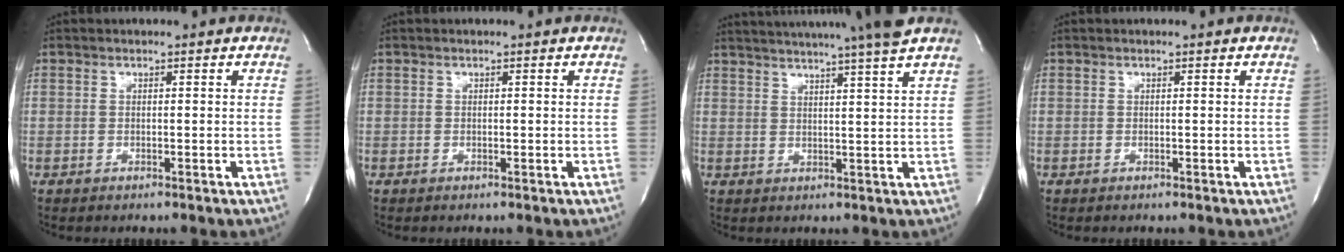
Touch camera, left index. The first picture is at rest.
{"total": 0.0}
{"total": 14.9, "force": [13.0, -2.0, 7.0], "torque": [-0.121, -0.024, 0.172]}
{"total": 0.0}